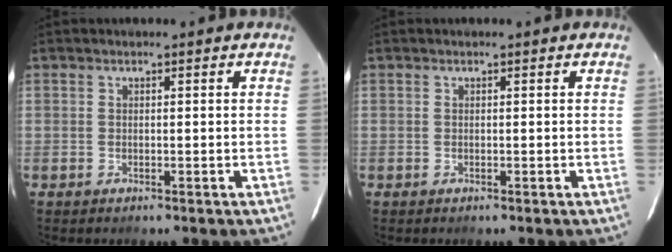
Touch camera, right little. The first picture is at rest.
{"total": 0.0}